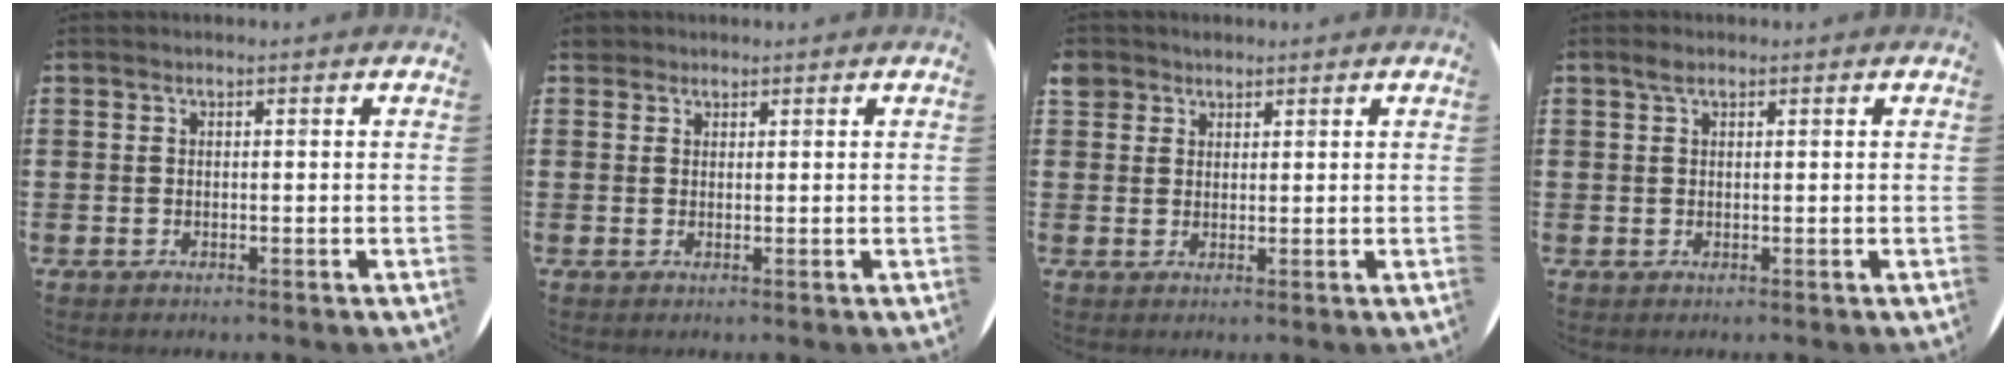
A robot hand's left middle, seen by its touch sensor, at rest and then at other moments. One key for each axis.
{"total": 1.3, "fx": 1.2, "fy": 0.6, "fz": 0.0, "tx": 0.004, "ty": 0.001, "tz": 0.021}
{"total": 2.3, "fx": 1.8, "fy": 1.4, "fz": -0.1, "tx": 0.003, "ty": 0.004, "tz": 0.034}
{"total": 1.2, "fx": 0.8, "fy": 0.7, "fz": 0.6, "tx": -0.006, "ty": 0.003, "tz": 0.013}